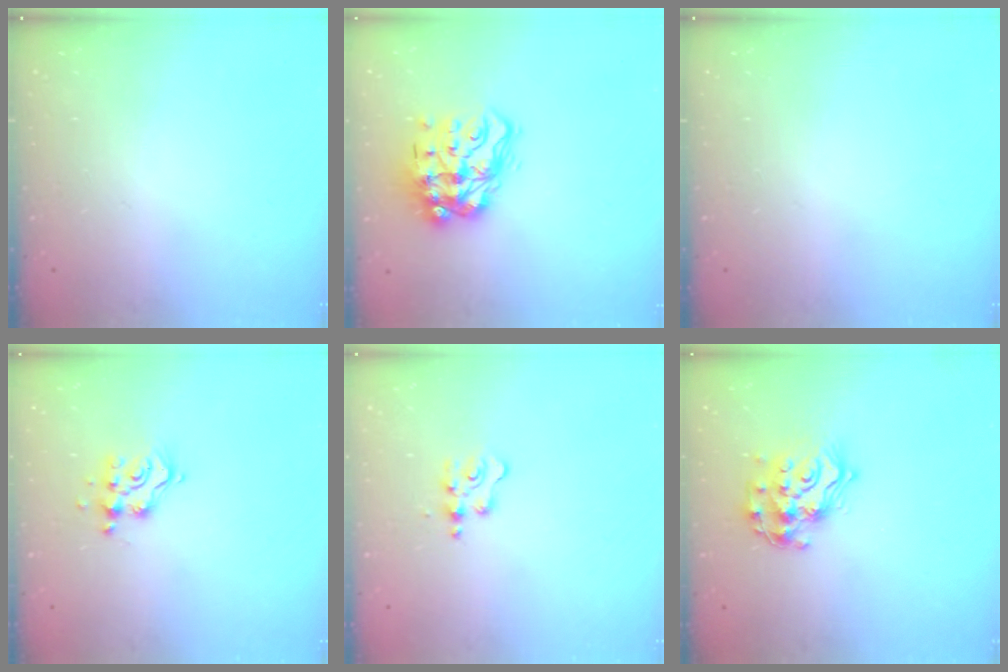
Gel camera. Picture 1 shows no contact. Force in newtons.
{"total": 15.2, "press": 15.2, "slide": 0.9}
{"total": 0.0}
{"total": 9.2, "press": 9.2, "slide": 0.8}
{"total": 4.2, "press": 4.1, "slide": 0.6}
{"total": 14.9, "press": 14.9, "slide": 1.0}